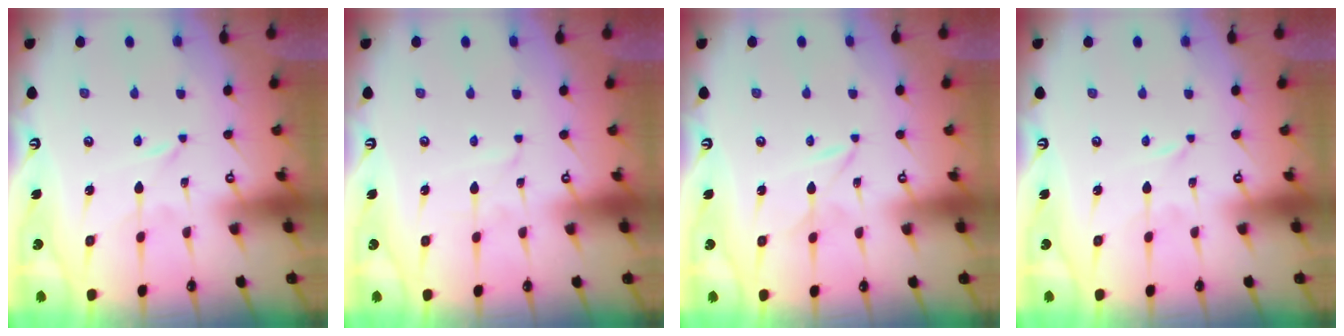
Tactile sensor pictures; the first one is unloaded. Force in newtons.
{"total": 0.9, "press": 0.9, "slide": 0.1}
{"total": 1.8, "press": 1.8, "slide": 0.2}
{"total": 0.0}